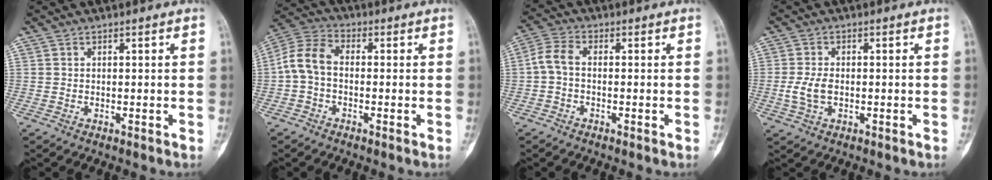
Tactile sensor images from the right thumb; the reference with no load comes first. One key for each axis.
{"total": 7.7, "fx": -0.8, "fy": 4.9, "fz": 5.8, "tx": -0.115, "ty": 0.025, "tz": -0.032}
{"total": 4.4, "fx": -0.7, "fy": 2.5, "fz": 3.5, "tx": -0.076, "ty": 0.015, "tz": -0.025}
{"total": 4.4, "fx": -0.7, "fy": 2.6, "fz": 3.5, "tx": -0.079, "ty": 0.005, "tz": -0.014}